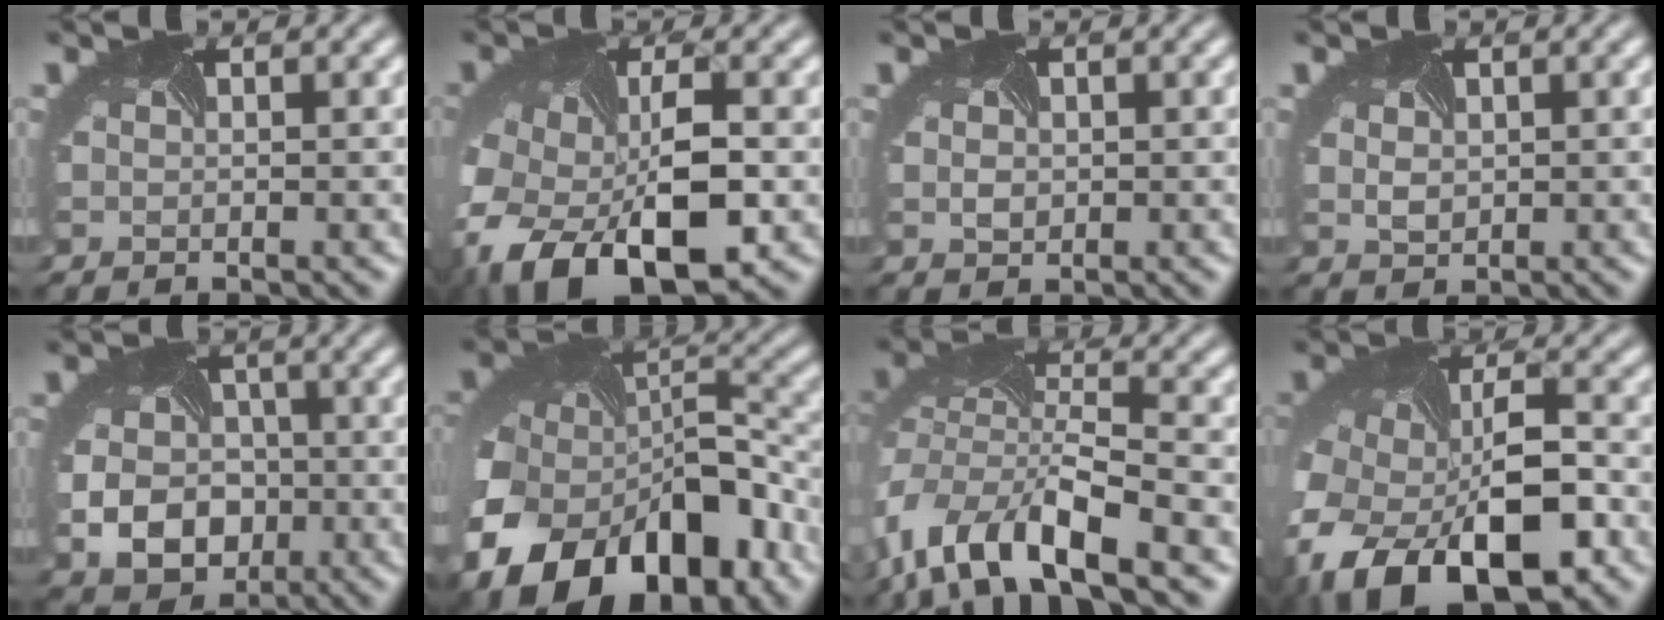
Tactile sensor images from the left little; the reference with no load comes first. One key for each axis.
{"total": 11.8, "fx": -5.2, "fy": 6.2, "fz": 8.6, "tx": -0.191, "ty": -0.041, "tz": -0.078}
{"total": 1.2, "fx": 0.0, "fy": 1.1, "fz": 0.5, "tx": -0.012, "ty": -0.003, "tz": 0.006}
{"total": 1.2, "fx": 0.3, "fy": 1.0, "fz": 0.6, "tx": -0.017, "ty": -0.004, "tz": 0.012}
{"total": 7.7, "fx": -2.1, "fy": 6.1, "fz": 4.2, "tx": -0.068, "ty": -0.025, "tz": -0.035}
{"total": 16.1, "fx": -7.8, "fy": 10.4, "fz": 9.5, "tx": -0.188, "ty": -0.044, "tz": -0.113}
{"total": 11.0, "fx": -6.4, "fy": 4.0, "fz": 8.0, "tx": -0.157, "ty": -0.012, "tz": -0.120}
{"total": 13.0, "fx": -6.1, "fy": 6.9, "fz": 9.2, "tx": -0.195, "ty": -0.045, "tz": -0.095}